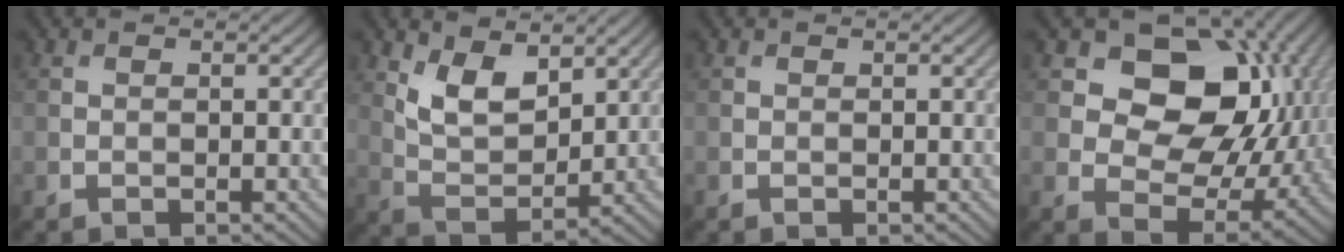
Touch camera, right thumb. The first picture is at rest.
{"total": 6.6, "force": [3.6, 3.3, 4.4], "torque": [-0.093, -0.015, 0.069]}
{"total": 0.0}
{"total": 14.3, "force": [4.3, 10.3, 9.0], "torque": [-0.145, 0.000, 0.071]}